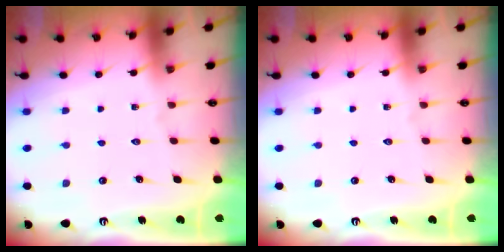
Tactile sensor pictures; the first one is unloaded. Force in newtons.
{"total": 0.0}